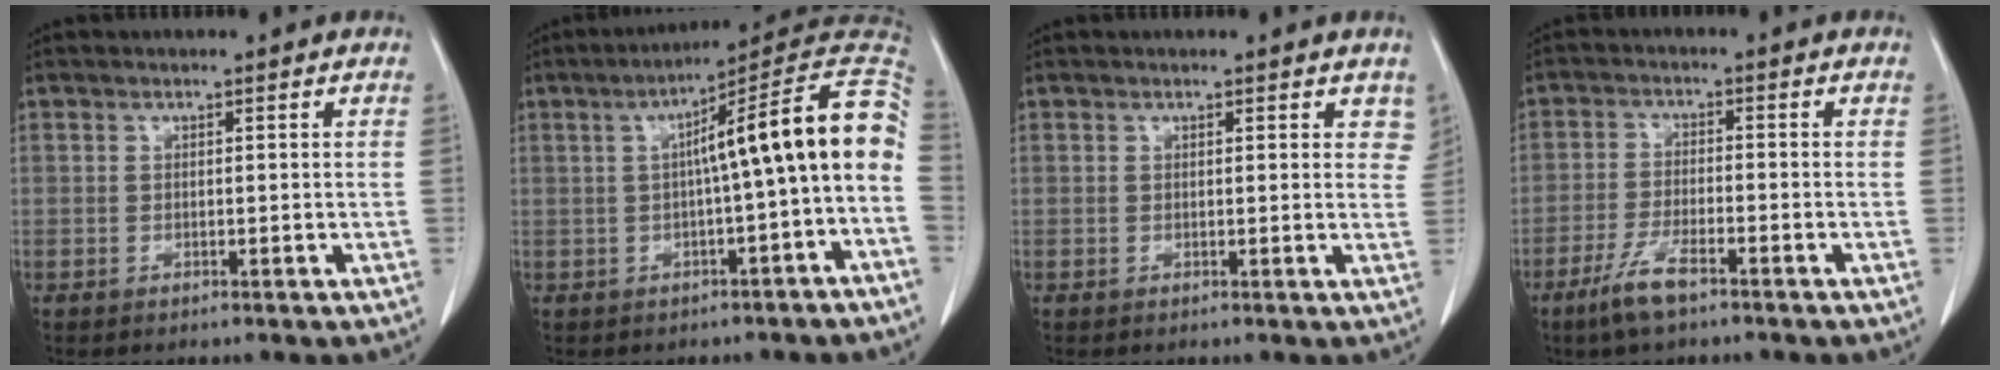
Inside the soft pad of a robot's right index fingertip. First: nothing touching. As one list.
[{"total": 13.6, "force": [-0.3, 0.1, 13.6], "torque": [-0.185, 0.043, -0.012]}, {"total": 3.1, "force": [2.2, 1.4, 1.6], "torque": [-0.001, -0.003, 0.016]}, {"total": 5.6, "force": [-3.9, 0.8, 4.0], "torque": [-0.089, -0.009, -0.073]}]